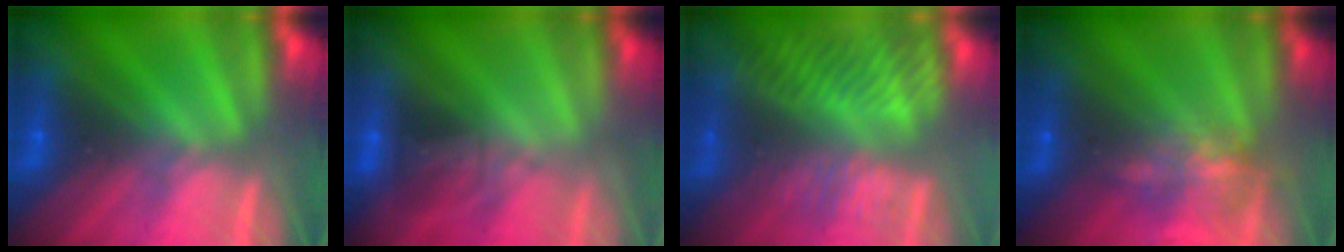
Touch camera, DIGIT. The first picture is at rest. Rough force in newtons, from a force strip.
{"total": 1.7}
{"total": 4.7}
{"total": 7.0}